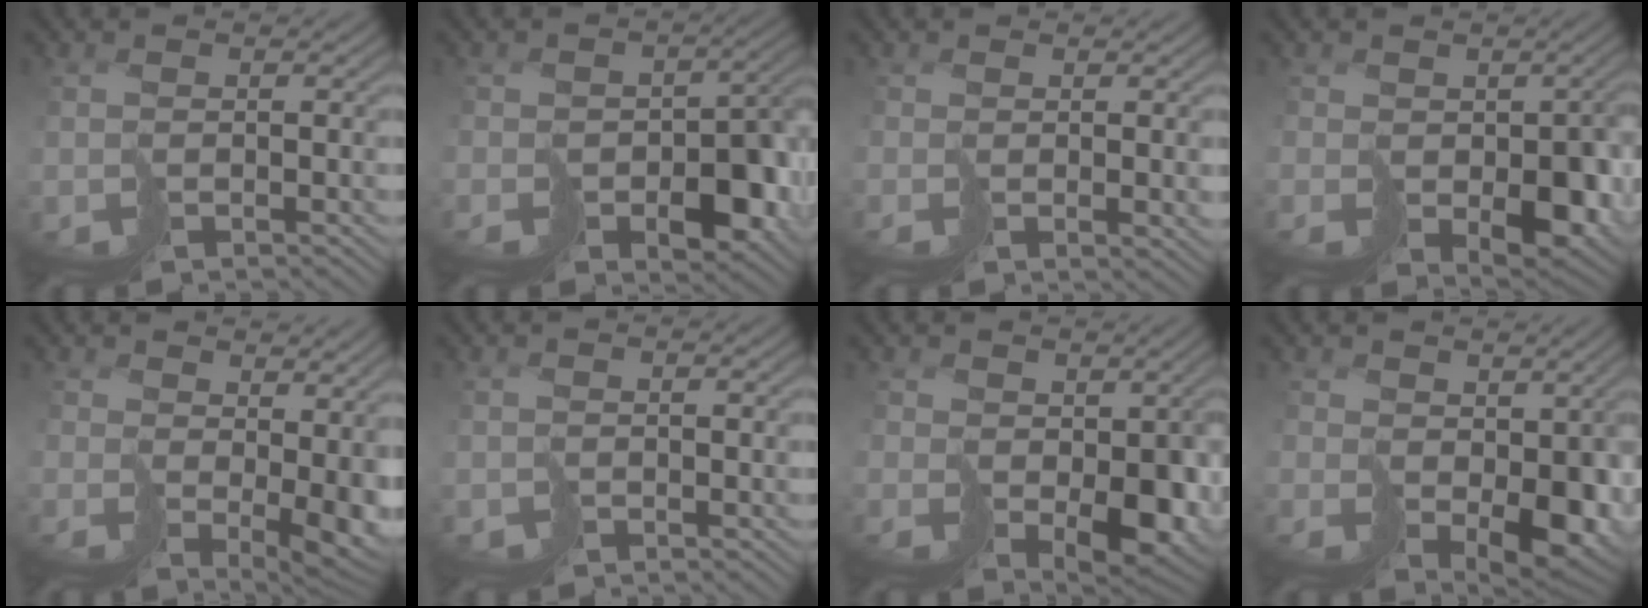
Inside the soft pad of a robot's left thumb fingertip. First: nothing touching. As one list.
[{"total": 7.1, "force": [-3.2, 4.9, 4.1], "torque": [-0.036, -0.017, -0.041]}, {"total": 1.5, "force": [0.0, 0.7, 1.3], "torque": [-0.013, -0.010, 0.010]}, {"total": 5.1, "force": [-0.3, 3.9, 3.3], "torque": [-0.040, -0.018, 0.000]}, {"total": 6.6, "force": [1.7, 3.9, 5.1], "torque": [-0.096, -0.029, 0.060]}, {"total": 0.5, "force": [-0.5, 0.2, -0.1], "torque": [0.004, -0.001, -0.010]}, {"total": 6.4, "force": [0.2, 4.7, 4.4], "torque": [-0.071, -0.032, 0.015]}, {"total": 7.6, "force": [0.4, 5.3, 5.3], "torque": [-0.096, -0.036, 0.022]}]